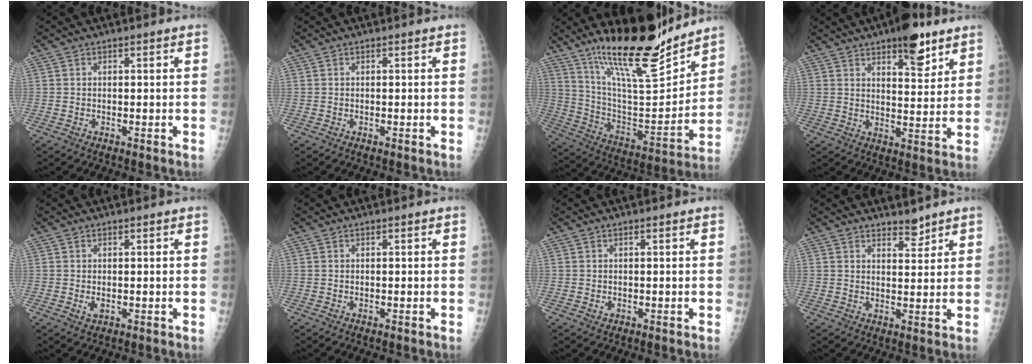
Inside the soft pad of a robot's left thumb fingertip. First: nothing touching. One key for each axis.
{"total": 0.0}
{"total": 21.5, "fx": 17.1, "fy": 4.5, "fz": 12.2, "tx": -0.166, "ty": -0.112, "tz": 0.295}
{"total": 10.0, "fx": 6.5, "fy": 3.8, "fz": 6.5, "tx": -0.069, "ty": -0.037, "tz": 0.094}
{"total": 1.6, "fx": 0.0, "fy": 0.9, "fz": 1.3, "tx": -0.018, "ty": -0.004, "tz": 0.003}
{"total": 0.0}
{"total": 0.7, "fx": 0.1, "fy": 0.6, "fz": 0.4, "tx": -0.002, "ty": 0.000, "tz": 0.003}
{"total": 3.1, "fx": 2.8, "fy": 1.0, "fz": 0.9, "tx": -0.002, "ty": -0.025, "tz": 0.044}